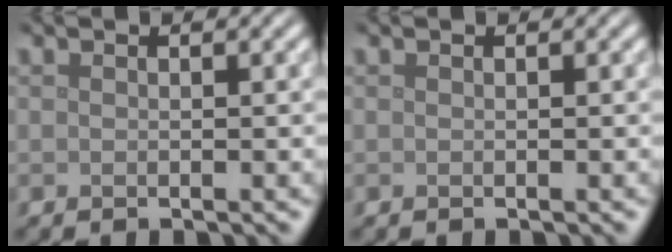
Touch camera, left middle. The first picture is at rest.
{"total": 0.0}